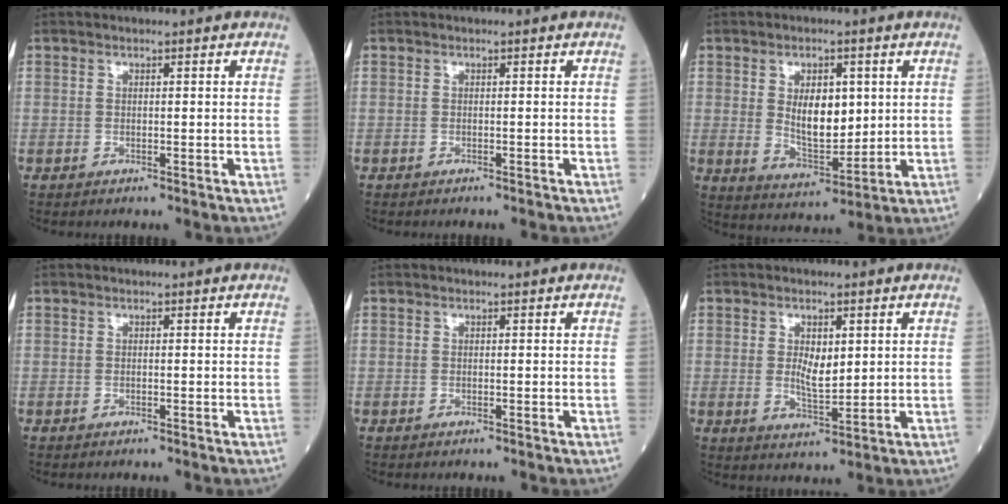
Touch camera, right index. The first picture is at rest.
{"total": 0.9, "force": [-0.8, -0.1, 0.3], "torque": [0.000, 0.001, -0.013]}
{"total": 8.2, "force": [1.6, 3.9, 7.0], "torque": [-0.121, -0.005, 0.038]}
{"total": 0.0}
{"total": 0.0}
{"total": 4.5, "force": [0.9, 1.9, 4.0], "torque": [-0.070, -0.007, 0.020]}